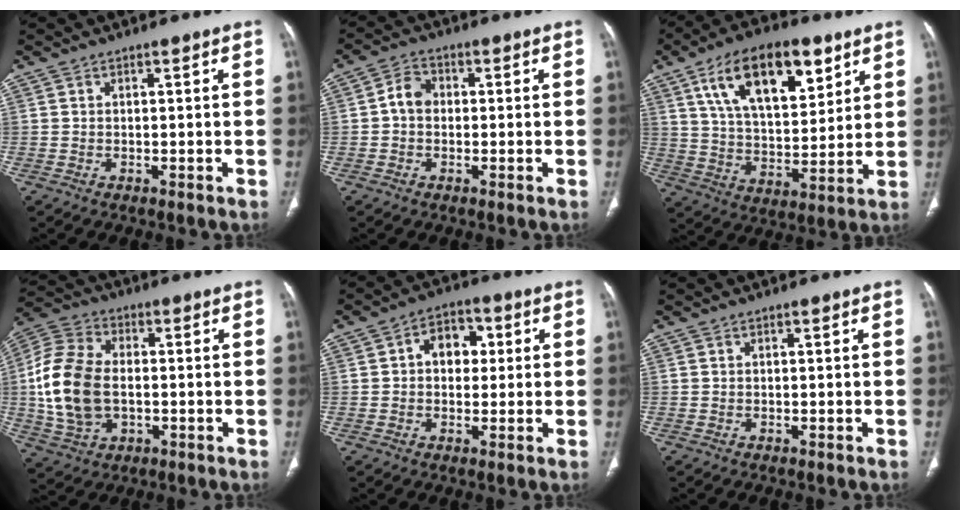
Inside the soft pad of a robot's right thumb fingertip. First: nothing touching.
{"total": 4.1, "force": [-0.2, 3.3, 2.5], "torque": [-0.035, 0.015, -0.012]}
{"total": 19.7, "force": [9.8, 9.5, 14.3], "torque": [-0.199, -0.031, 0.172]}
{"total": 16.4, "force": [-0.8, 10.8, 12.3], "torque": [-0.253, 0.013, -0.012]}
{"total": 7.1, "force": [1.2, 5.2, 4.6], "torque": [-0.037, 0.013, 0.012]}
{"total": 0.0}